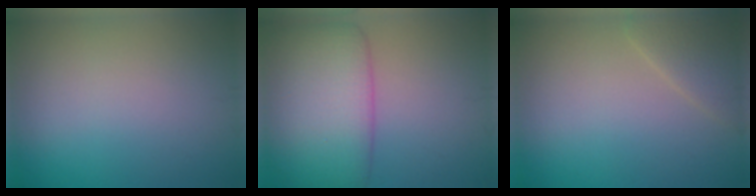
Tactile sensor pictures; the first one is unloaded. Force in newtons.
{"total": 7.5, "press": 7.5, "slide": 0.7}
{"total": 2.5, "press": 2.5, "slide": 0.2}